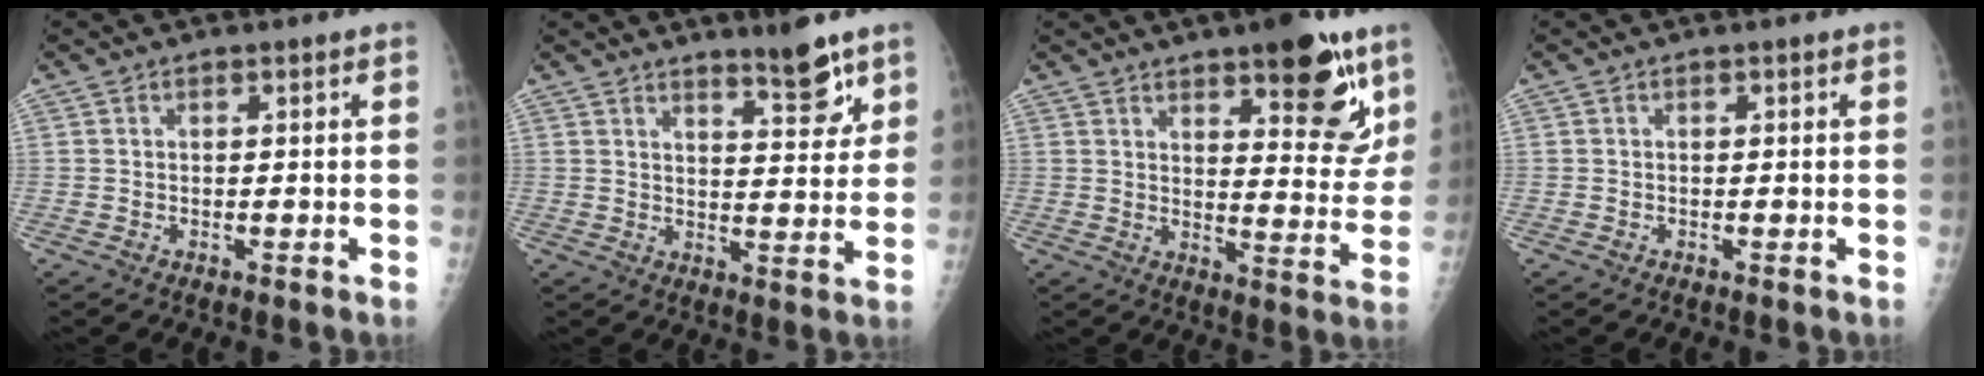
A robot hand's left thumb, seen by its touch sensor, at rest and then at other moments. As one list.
[{"total": 7.0, "force": [5.3, 1.8, 4.2], "torque": [-0.040, -0.041, 0.076]}, {"total": 15.3, "force": [9.0, 5.4, 11.1], "torque": [-0.099, -0.052, 0.125]}, {"total": 0.0}]